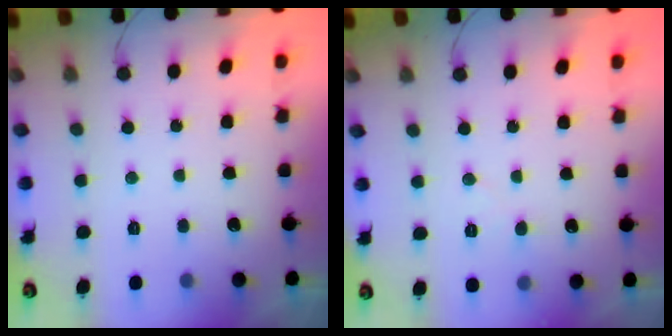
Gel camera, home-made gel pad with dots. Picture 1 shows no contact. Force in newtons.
{"total": 4.5, "press": 4.5, "slide": 0.4}